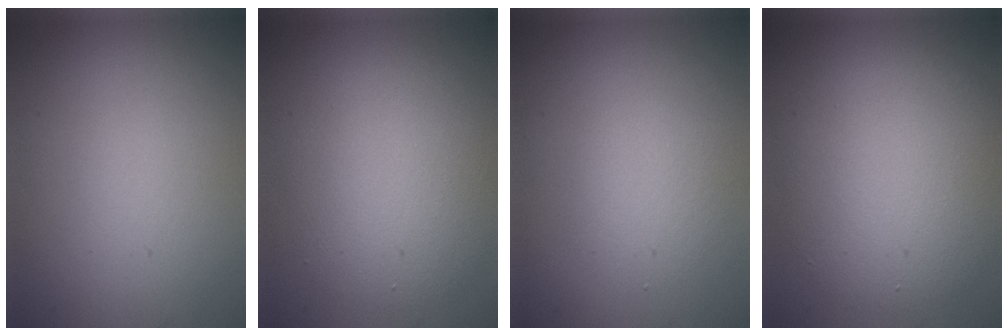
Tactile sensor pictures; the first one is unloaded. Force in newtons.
{"total": 5.3, "press": 5.3, "slide": 0.6}
{"total": 2.2, "press": 2.2, "slide": 0.3}
{"total": 6.5, "press": 6.5, "slide": 0.5}